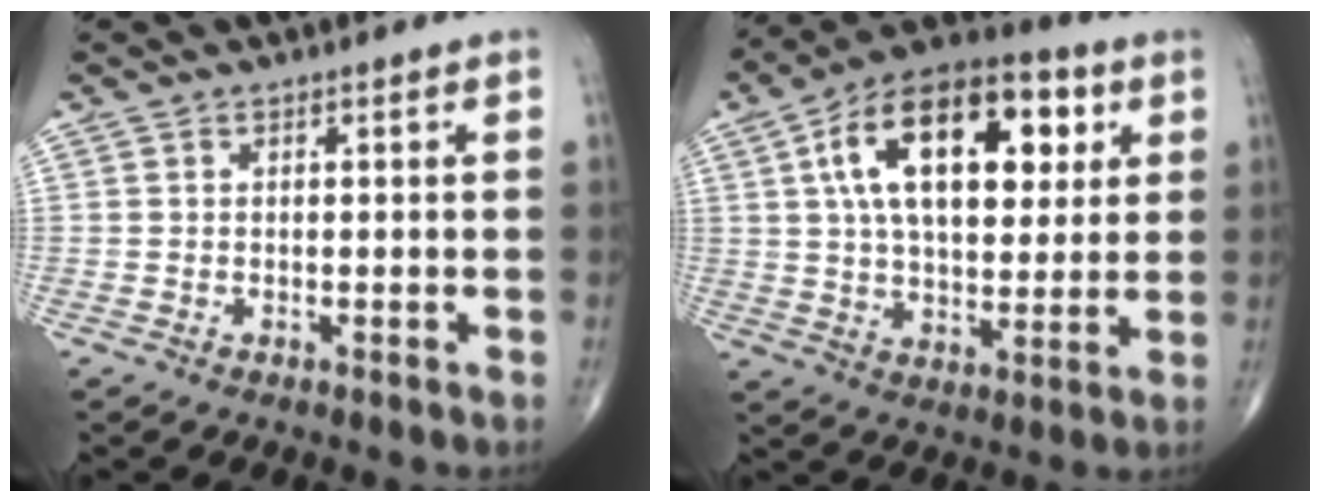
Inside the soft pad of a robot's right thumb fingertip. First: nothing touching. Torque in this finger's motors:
{"motor_torque": [-1.20, 2.83, 1.76, 1.01, 0.61]}